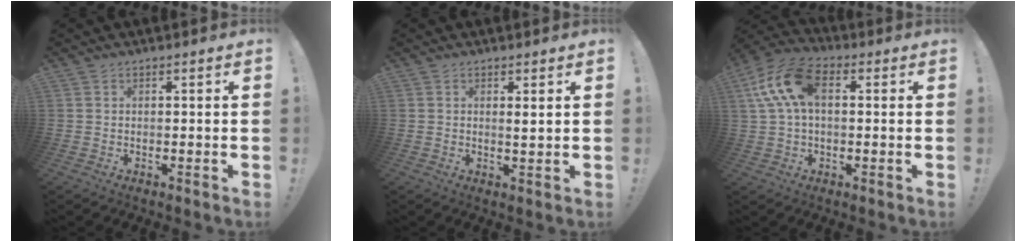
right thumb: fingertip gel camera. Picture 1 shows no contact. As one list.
[{"total": 1.6, "force": [0.8, 0.1, 1.4], "torque": [-0.010, -0.012, 0.008]}, {"total": 14.6, "force": [3.2, 8.8, 11.2], "torque": [-0.210, 0.004, 0.060]}]